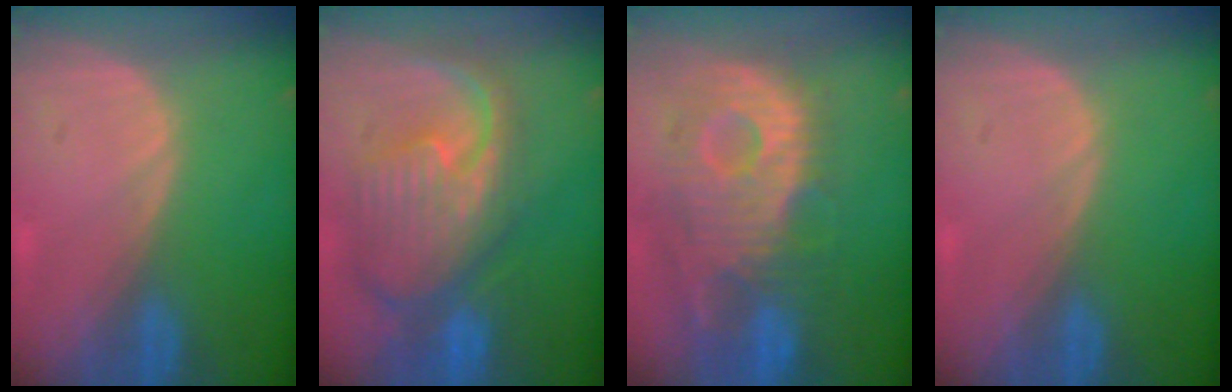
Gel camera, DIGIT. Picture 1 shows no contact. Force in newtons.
{"total": 12.0, "press": 10.4, "slide": 6.0}
{"total": 11.8, "press": 10.6, "slide": 5.2}
{"total": 0.0}